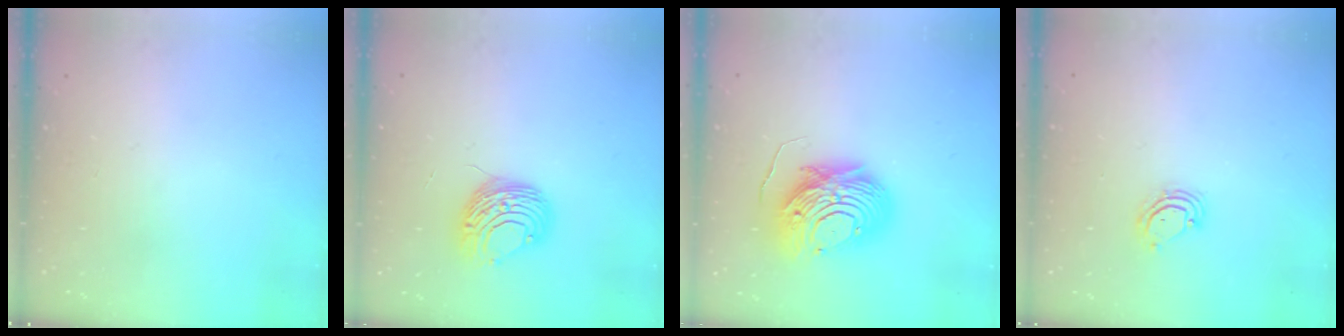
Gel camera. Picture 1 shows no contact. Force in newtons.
{"total": 9.7, "press": 9.7, "slide": 0.6}
{"total": 12.9, "press": 12.8, "slide": 1.1}
{"total": 5.5, "press": 5.5, "slide": 0.3}